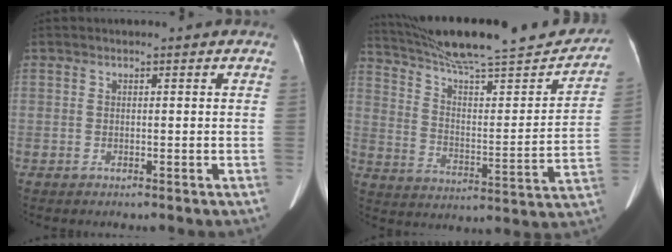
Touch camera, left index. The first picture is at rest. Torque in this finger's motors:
{"motor_torque": [0.70, -1.44, 0.07, 0.12]}